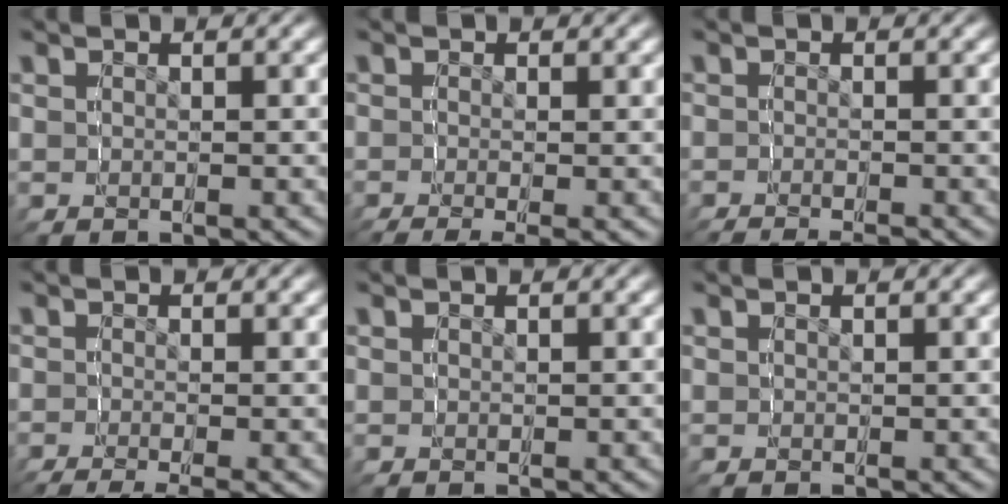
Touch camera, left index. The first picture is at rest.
{"total": 3.8, "force": [-3.2, 0.7, 2.1], "torque": [-0.031, -0.010, -0.044]}
{"total": 3.0, "force": [-2.9, 0.4, 0.6], "torque": [-0.010, -0.008, -0.048]}
{"total": 4.9, "force": [-4.2, 1.1, 2.2], "torque": [-0.033, -0.012, -0.061]}
{"total": 0.0}
{"total": 0.0}